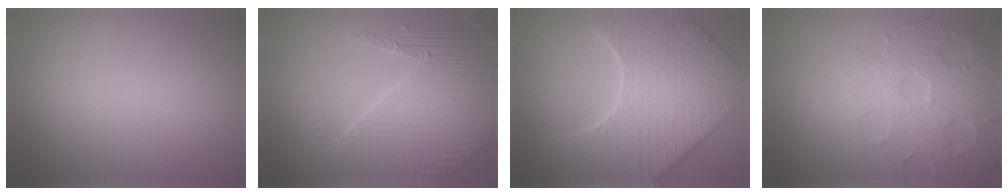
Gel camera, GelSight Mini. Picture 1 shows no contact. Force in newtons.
{"total": 8.9, "press": 5.8, "slide": 6.7}
{"total": 8.5, "press": 7.2, "slide": 4.6}
{"total": 6.1, "press": 5.1, "slide": 3.4}